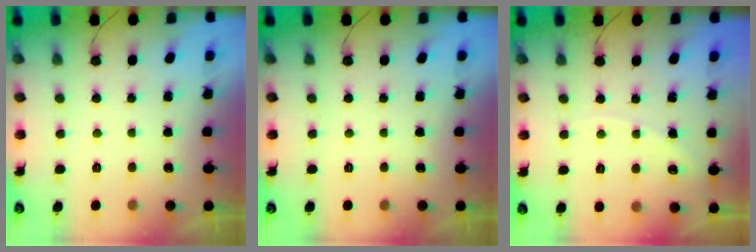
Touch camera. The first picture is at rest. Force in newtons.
{"total": 0.0}
{"total": 2.6, "press": 2.6, "slide": 0.4}